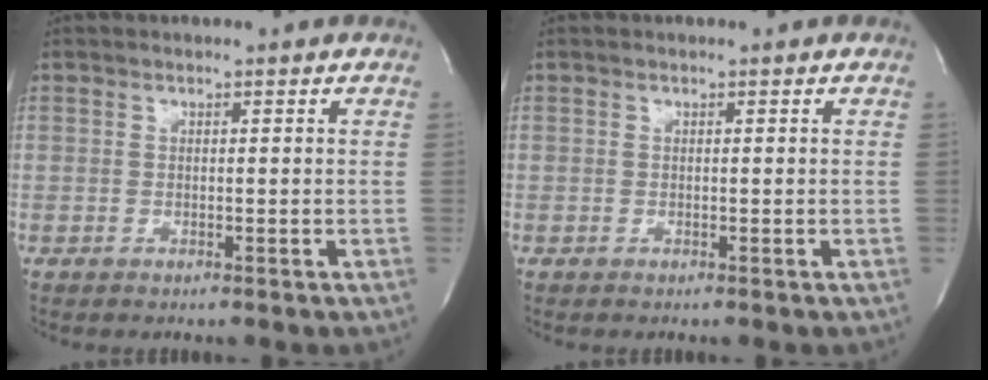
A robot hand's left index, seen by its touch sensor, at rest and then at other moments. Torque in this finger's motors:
{"motor_torque": [0.00, 0.00, 0.00, 0.01]}